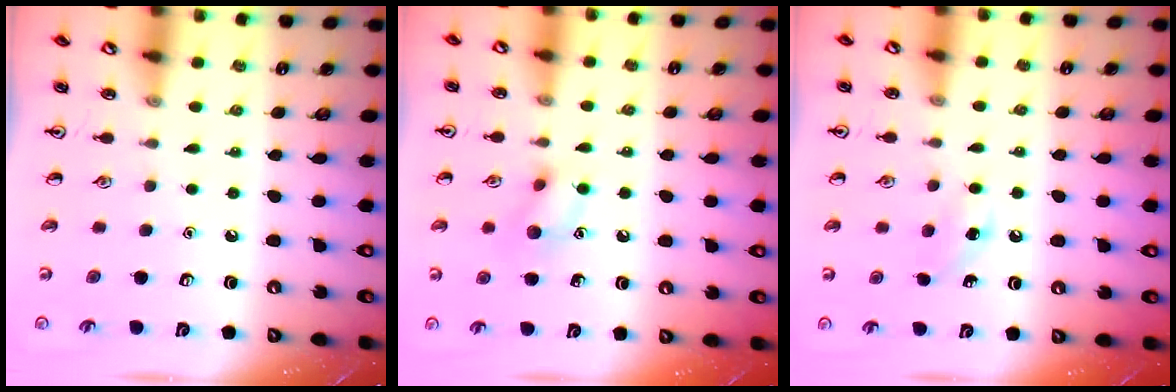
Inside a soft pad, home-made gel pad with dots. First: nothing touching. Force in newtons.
{"total": 8.8, "press": 8.7, "slide": 0.9}
{"total": 5.7, "press": 5.4, "slide": 1.9}